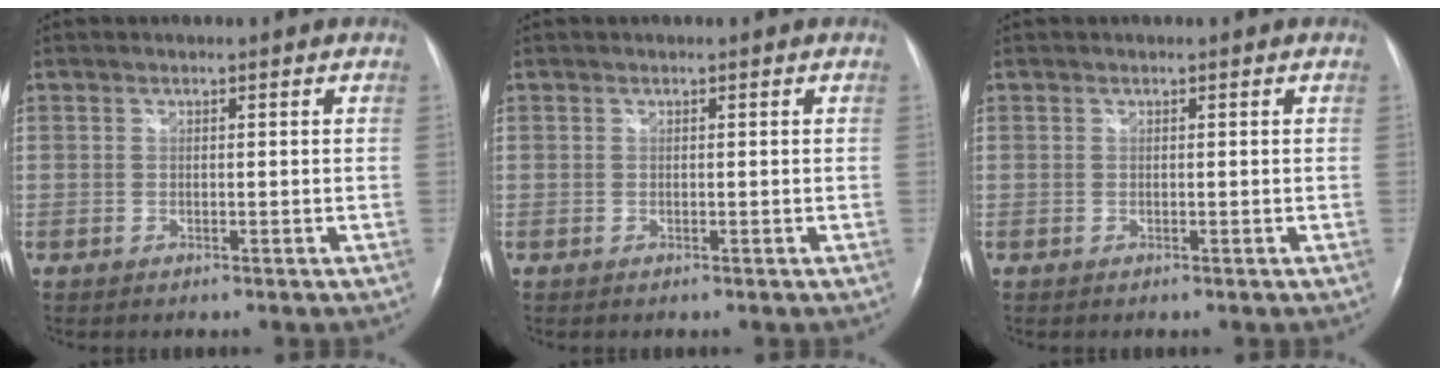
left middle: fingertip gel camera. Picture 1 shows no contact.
{"total": 0.0}
{"total": 0.0}